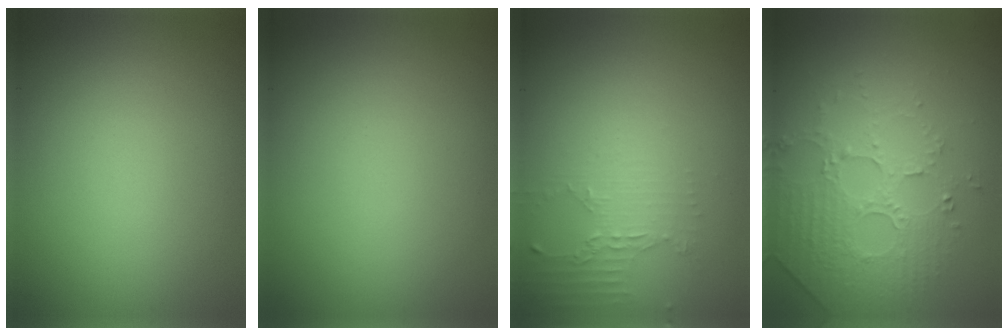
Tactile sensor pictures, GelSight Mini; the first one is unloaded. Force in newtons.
{"total": 0.0}
{"total": 2.2, "press": 1.6, "slide": 1.5}
{"total": 5.0, "press": 3.4, "slide": 3.6}